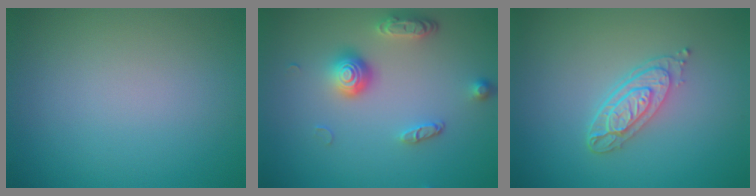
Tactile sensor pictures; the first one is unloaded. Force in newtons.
{"total": 3.7, "press": 2.9, "slide": 2.3}
{"total": 3.7, "press": 2.8, "slide": 2.3}